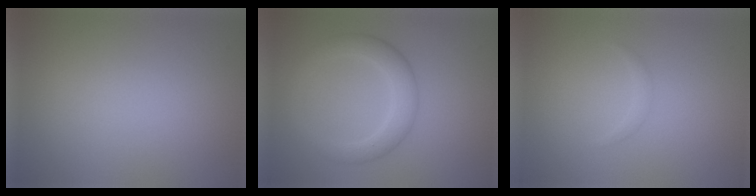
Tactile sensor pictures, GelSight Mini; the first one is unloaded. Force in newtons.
{"total": 3.4, "press": 3.4, "slide": 0.2}
{"total": 0.6, "press": 0.6, "slide": 0.0}